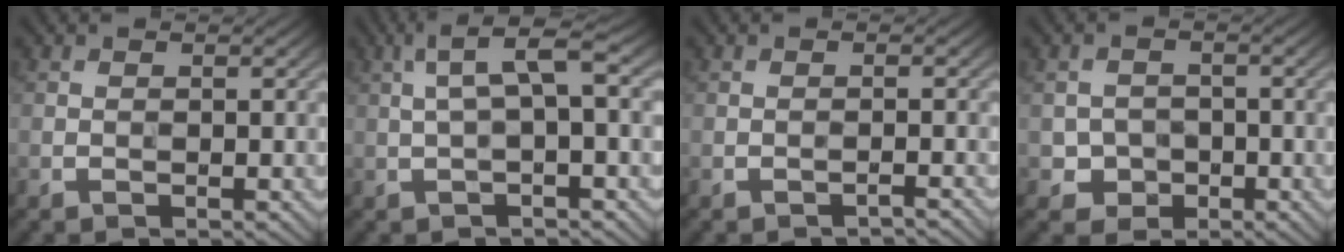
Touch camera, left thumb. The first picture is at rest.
{"total": 4.8, "force": [0.9, 0.9, 4.7], "torque": [-0.094, 0.025, 0.013]}
{"total": 0.9, "force": [-0.8, -0.2, 0.4], "torque": [-0.007, 0.008, -0.017]}
{"total": 2.7, "force": [-1.0, 2.4, 0.8], "torque": [-0.012, 0.002, -0.019]}